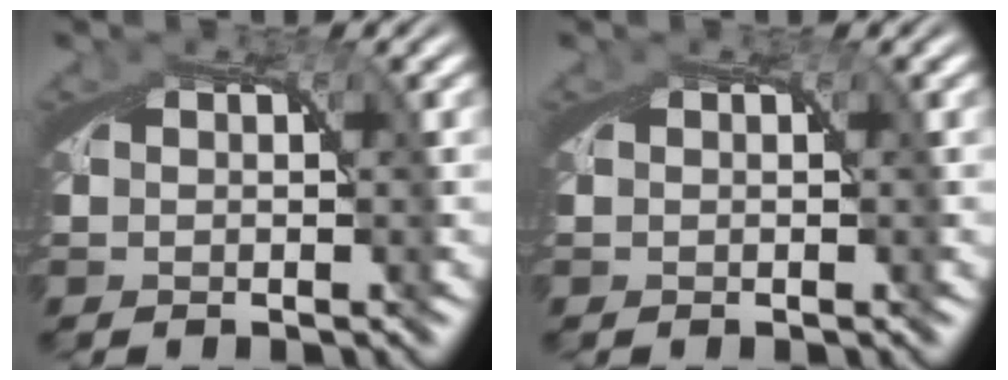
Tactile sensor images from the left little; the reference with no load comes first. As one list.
[{"total": 0.0}]